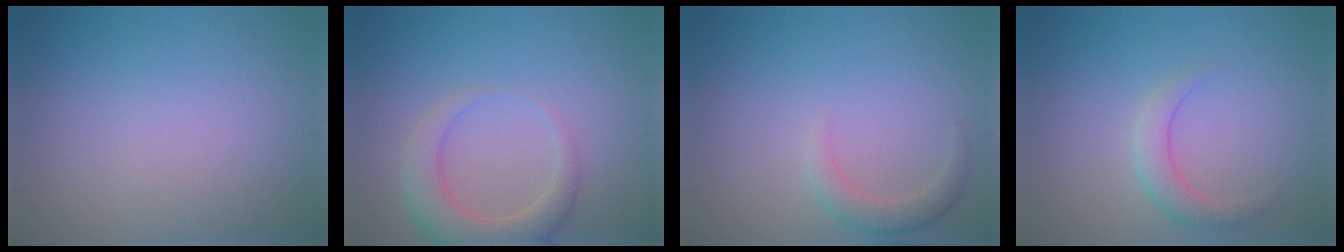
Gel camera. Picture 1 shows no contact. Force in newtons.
{"total": 4.3, "press": 4.3, "slide": 0.6}
{"total": 2.1, "press": 2.1, "slide": 0.2}
{"total": 2.2, "press": 2.2, "slide": 0.2}